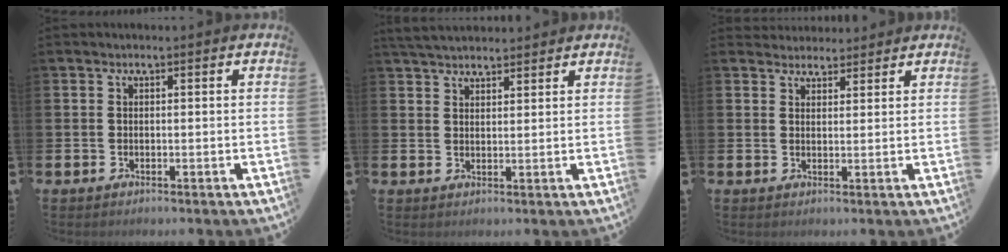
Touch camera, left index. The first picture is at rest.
{"total": 4.0, "force": [3.8, 0.9, 0.8], "torque": [-0.020, -0.012, 0.071]}
{"total": 2.9, "force": [2.7, 1.0, -0.2], "torque": [0.006, -0.012, 0.049]}